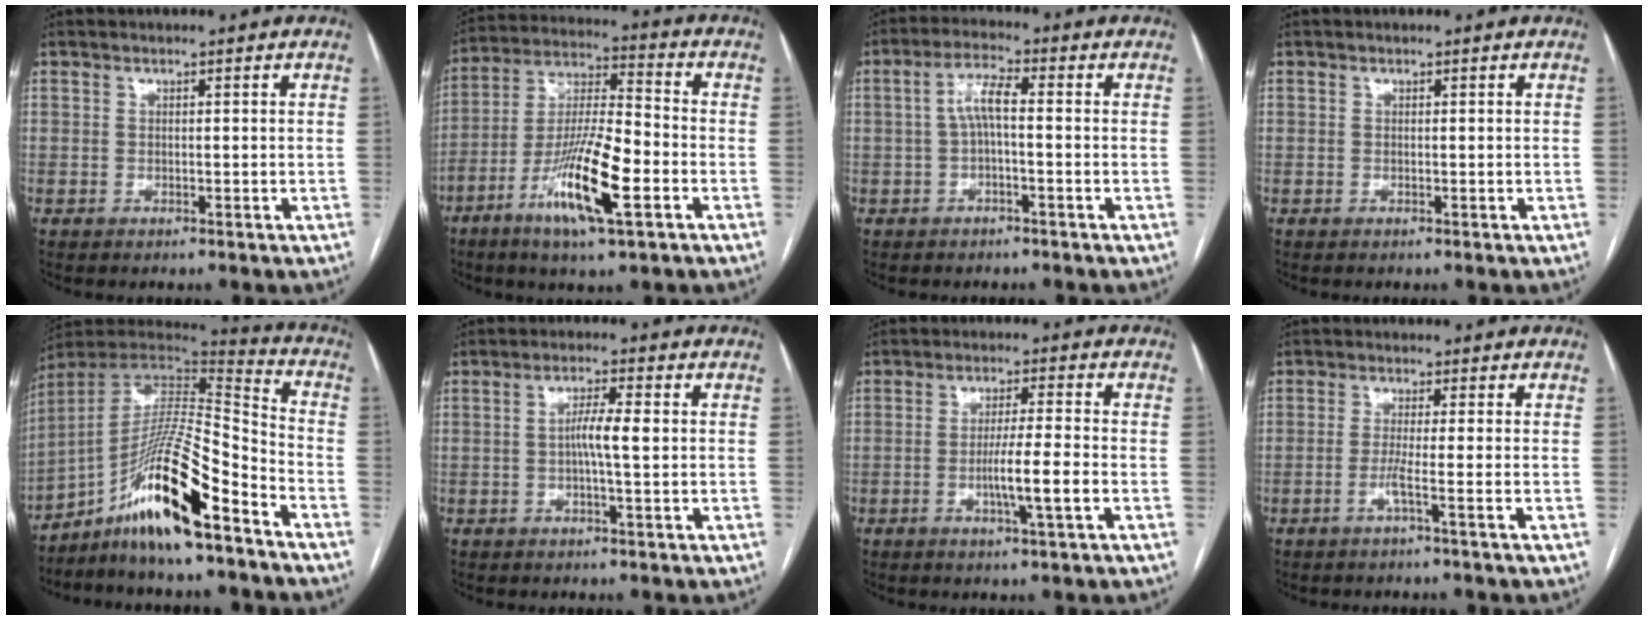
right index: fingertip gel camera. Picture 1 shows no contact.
{"total": 14.7, "force": [-6.2, 2.1, 13.2], "torque": [-0.255, -0.010, -0.112]}
{"total": 4.8, "force": [-0.1, 0.9, 4.7], "torque": [-0.090, 0.019, -0.002]}
{"total": 0.0}
{"total": 17.5, "force": [-10.7, 1.6, 13.7], "torque": [-0.267, -0.002, -0.191]}
{"total": 4.1, "force": [-0.1, 0.1, 4.1], "torque": [-0.076, 0.006, -0.003]}
{"total": 6.1, "force": [-1.7, -0.5, 5.9], "torque": [-0.102, -0.007, -0.029]}
{"total": 2.7, "force": [-1.3, -1.2, 2.0], "torque": [-0.038, 0.000, -0.026]}